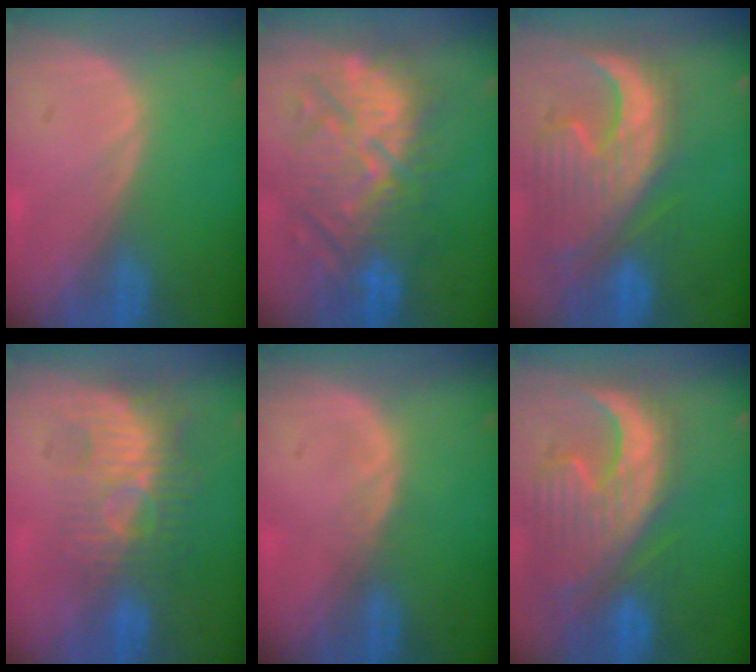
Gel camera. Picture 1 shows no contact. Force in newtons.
{"total": 11.5, "press": 11.3, "slide": 2.5}
{"total": 13.6, "press": 11.5, "slide": 7.2}
{"total": 9.8, "press": 8.5, "slide": 4.9}
{"total": 0.9, "press": 0.9, "slide": 0.2}
{"total": 13.6, "press": 11.5, "slide": 7.2}